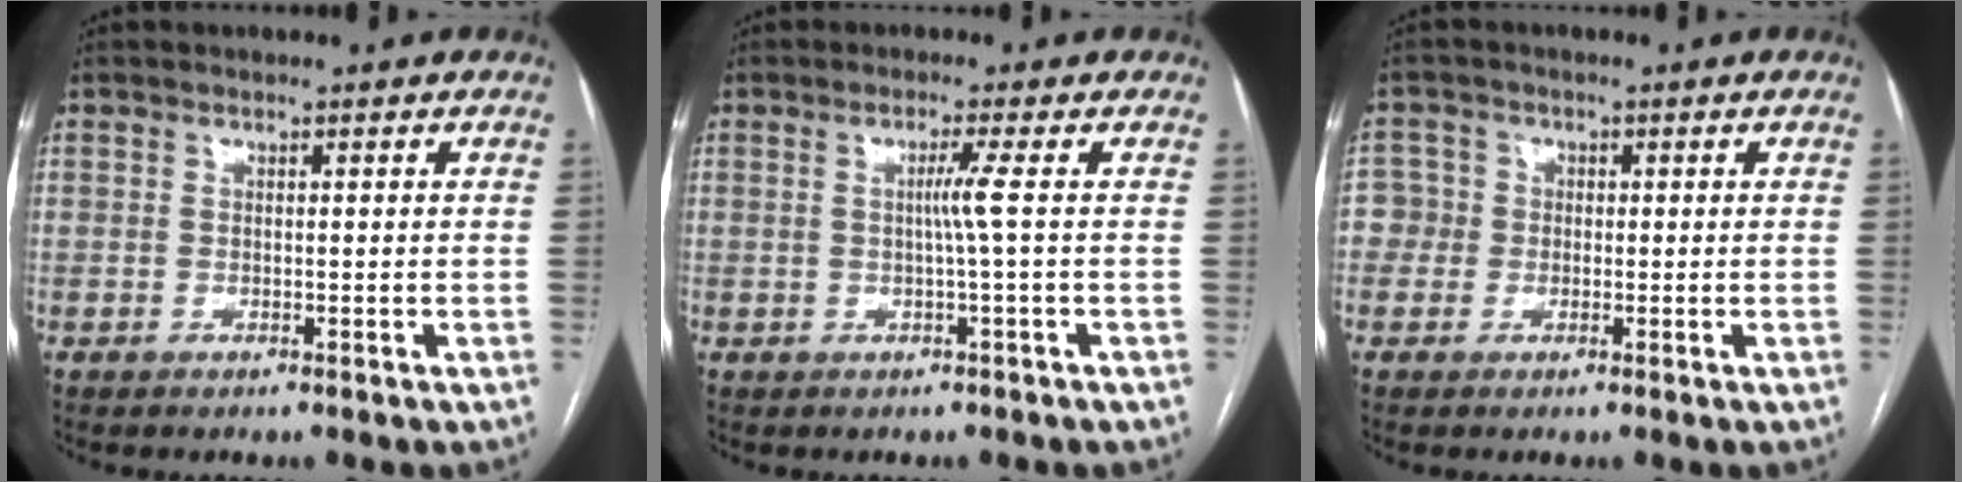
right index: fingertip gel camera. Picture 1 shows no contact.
{"total": 2.6, "force": [0.0, -1.1, 2.3], "torque": [-0.040, -0.002, 0.002]}
{"total": 3.5, "force": [-0.4, 3.5, 0.3], "torque": [0.007, 0.016, -0.012]}